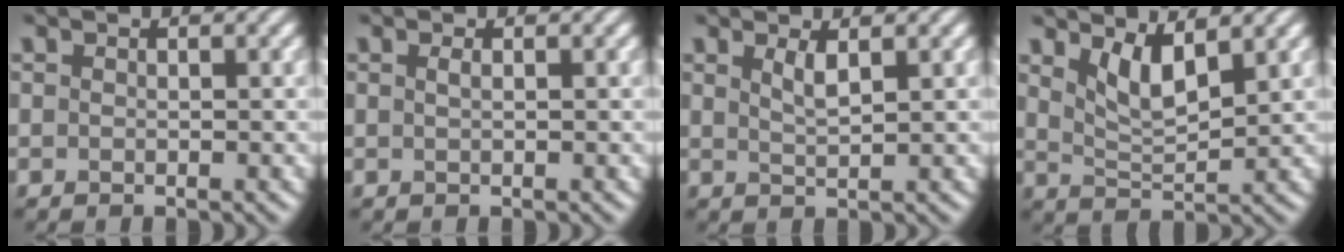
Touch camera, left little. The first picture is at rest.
{"total": 0.7, "force": [0.2, 0.3, 0.6], "torque": [-0.011, 0.005, 0.003]}
{"total": 1.6, "force": [0.9, 0.4, 1.3], "torque": [-0.025, -0.002, 0.017]}
{"total": 3.5, "force": [2.1, 1.0, 2.6], "torque": [-0.055, -0.010, 0.044]}